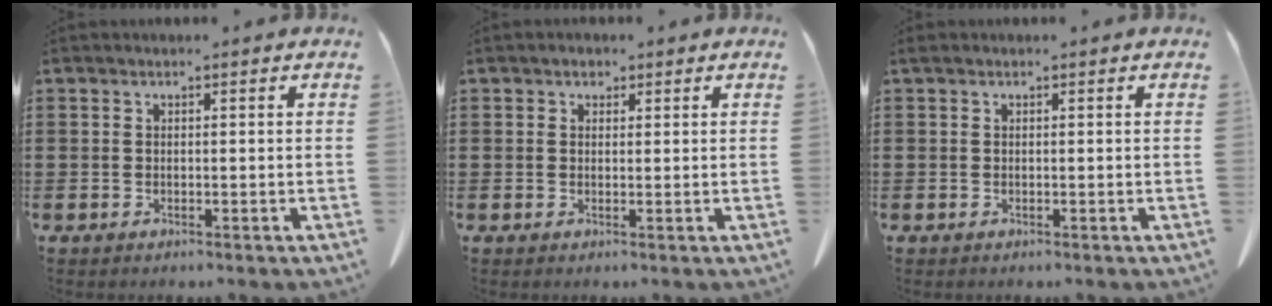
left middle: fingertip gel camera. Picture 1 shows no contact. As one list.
[{"total": 1.2, "force": [0.7, 0.9, 0.4], "torque": [-0.011, 0.006, 0.013]}, {"total": 0.0}]